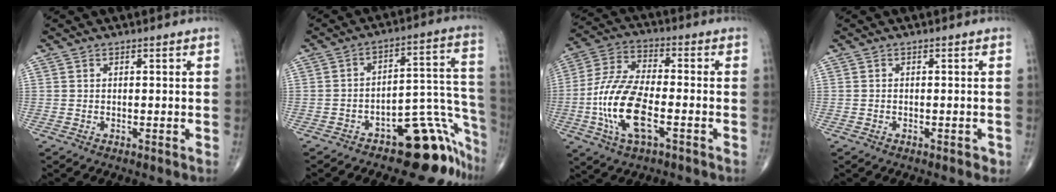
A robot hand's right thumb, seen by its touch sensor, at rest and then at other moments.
{"total": 16.3, "force": [-11.0, 7.0, 9.7], "torque": [-0.042, 0.139, -0.155]}
{"total": 14.8, "force": [-4.2, 6.3, 12.7], "torque": [-0.270, 0.020, -0.082]}
{"total": 0.9, "force": [-0.5, 0.6, 0.5], "torque": [-0.007, 0.003, -0.006]}